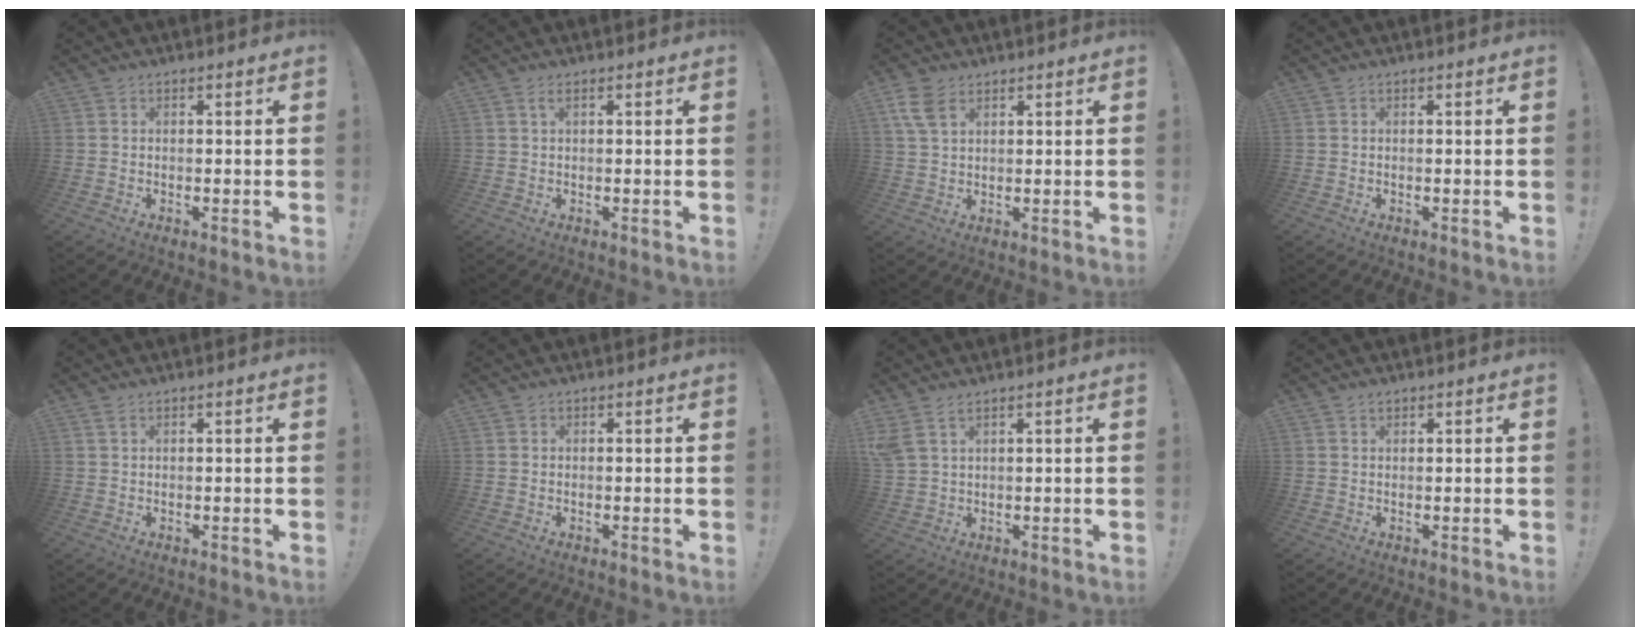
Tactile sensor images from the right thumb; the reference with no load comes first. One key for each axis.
{"total": 1.5, "fx": 0.5, "fy": 0.5, "fz": 1.4, "tx": -0.029, "ty": 0.002, "tz": 0.008}
{"total": 6.8, "fx": 3.6, "fy": 3.9, "fz": 4.2, "tx": -0.075, "ty": -0.005, "tz": 0.073}
{"total": 0.0}
{"total": 1.2, "fx": 0.7, "fy": 0.5, "fz": 0.8, "tx": -0.022, "ty": 0.004, "tz": 0.015}
{"total": 0.0}
{"total": 4.4, "fx": 2.9, "fy": 1.6, "fz": 3.0, "tx": -0.065, "ty": -0.006, "tz": 0.060}
{"total": 0.9, "fx": 0.7, "fy": 0.5, "fz": 0.3, "tx": -0.006, "ty": 0.000, "tz": 0.013}